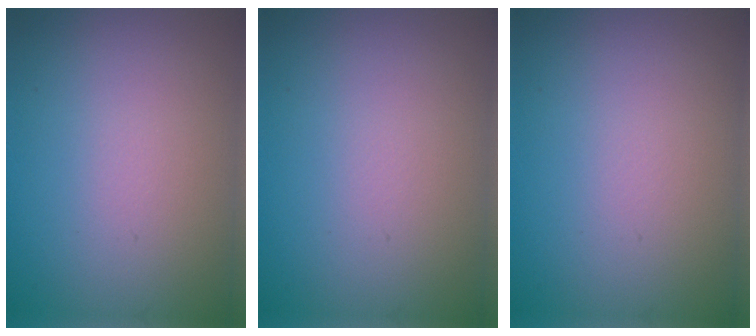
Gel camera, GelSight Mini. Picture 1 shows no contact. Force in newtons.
{"total": 0.0}
{"total": 0.0}